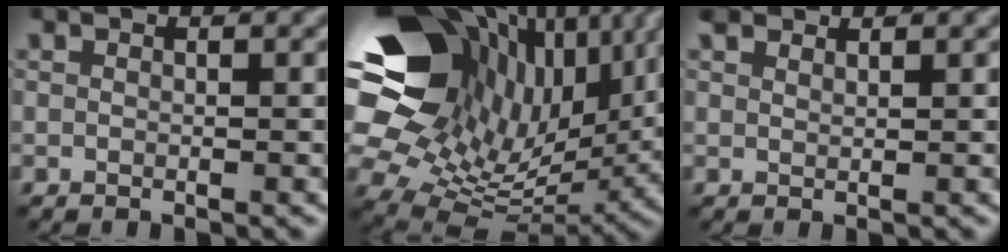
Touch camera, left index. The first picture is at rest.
{"total": 18.8, "force": [7.1, 12.1, 12.4], "torque": [-0.234, 0.027, 0.136]}
{"total": 2.0, "force": [1.9, 0.4, 0.6], "torque": [-0.016, 0.007, 0.030]}